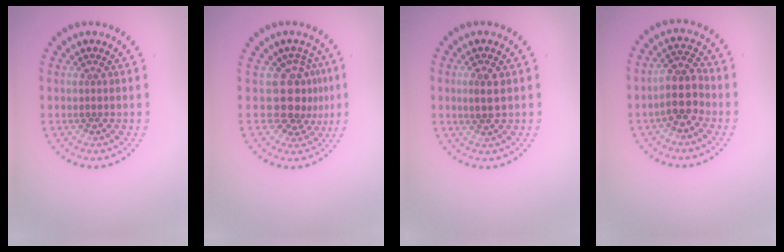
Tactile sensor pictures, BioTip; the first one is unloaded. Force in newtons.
{"total": 3.6, "press": 2.6, "slide": 2.6}
{"total": 1.8, "press": 1.8, "slide": 0.5}
{"total": 3.4, "press": 3.1, "slide": 1.4}